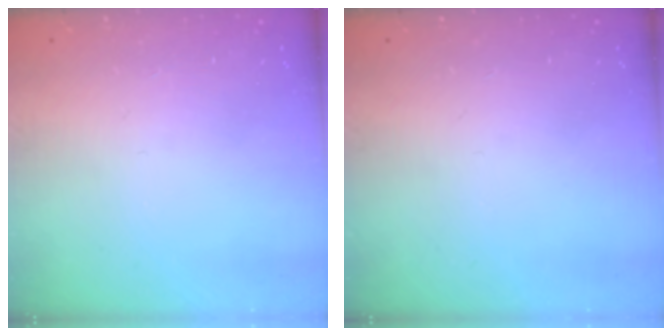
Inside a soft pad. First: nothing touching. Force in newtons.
{"total": 0.0}